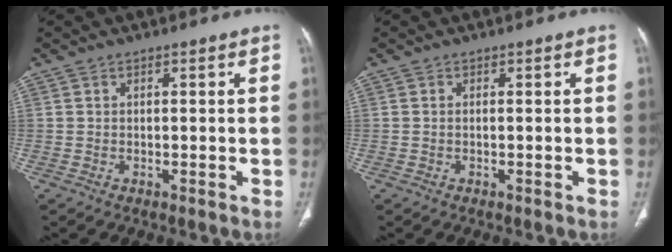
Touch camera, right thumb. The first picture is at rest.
{"total": 0.0}